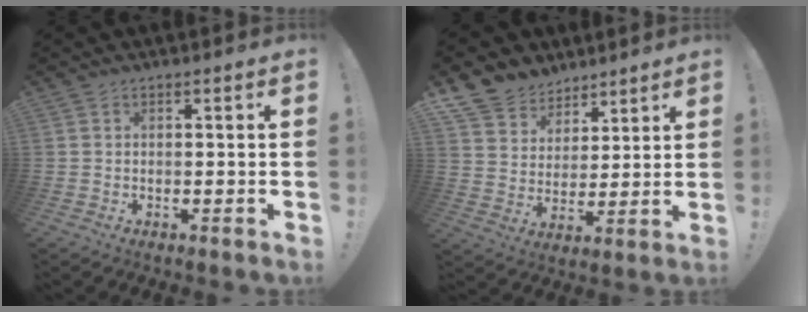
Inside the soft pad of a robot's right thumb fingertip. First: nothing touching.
{"total": 10.4, "force": [7.7, 6.9, 1.3], "torque": [-0.031, -0.060, 0.156]}